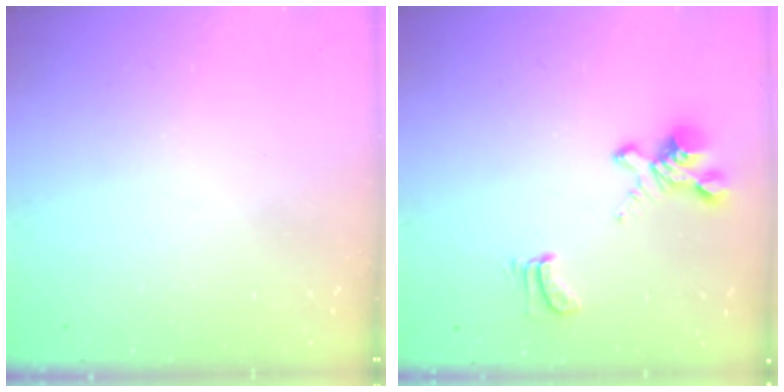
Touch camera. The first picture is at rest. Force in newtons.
{"total": 2.0, "press": 1.6, "slide": 1.2}